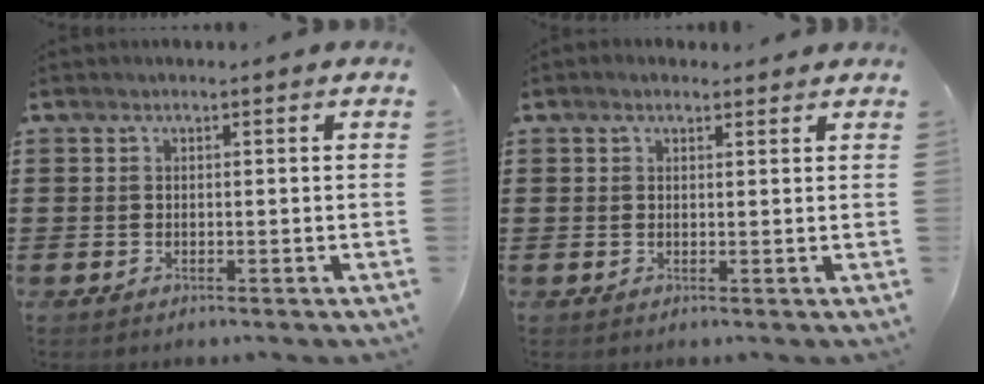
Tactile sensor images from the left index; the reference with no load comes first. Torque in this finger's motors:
{"motor_torque": [2.14, 0.00, 0.34, 0.05]}